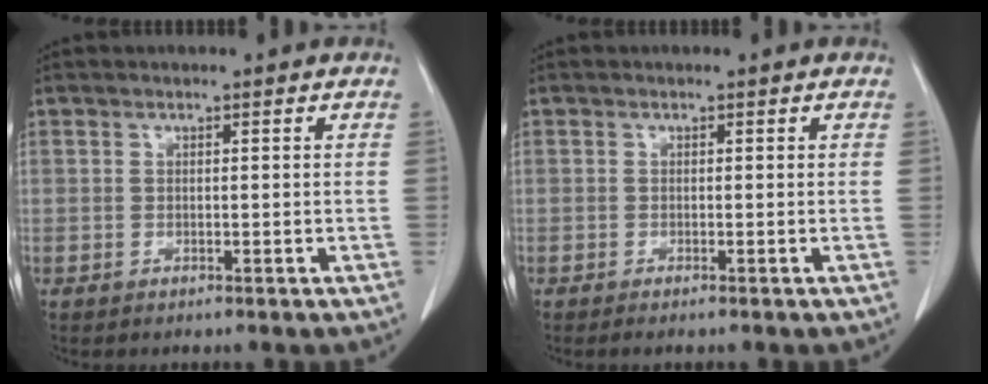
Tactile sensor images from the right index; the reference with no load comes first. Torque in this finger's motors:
{"motor_torque": [-0.06, 0.09, 0.04, 0.01]}